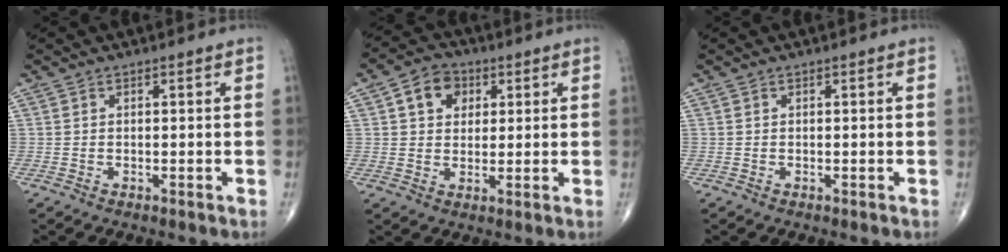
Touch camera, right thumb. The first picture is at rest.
{"total": 7.2, "force": [2.4, 5.6, 3.8], "torque": [-0.035, 0.001, 0.033]}
{"total": 0.0}